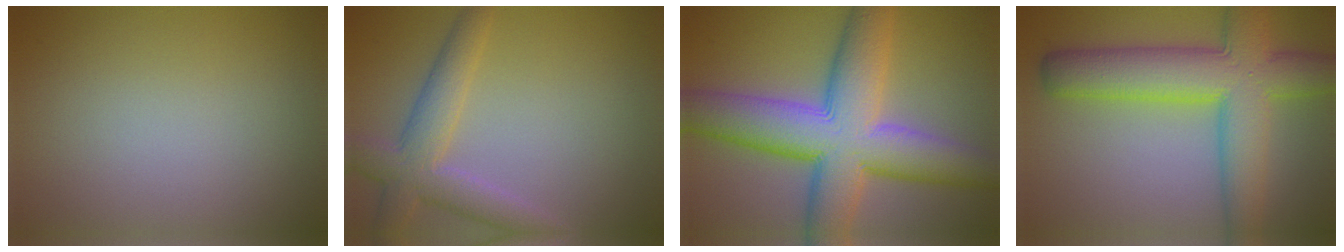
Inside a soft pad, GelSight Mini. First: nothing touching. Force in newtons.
{"total": 4.7, "press": 4.7, "slide": 0.4}
{"total": 12.1, "press": 12.1, "slide": 0.5}
{"total": 9.6, "press": 9.6, "slide": 0.3}